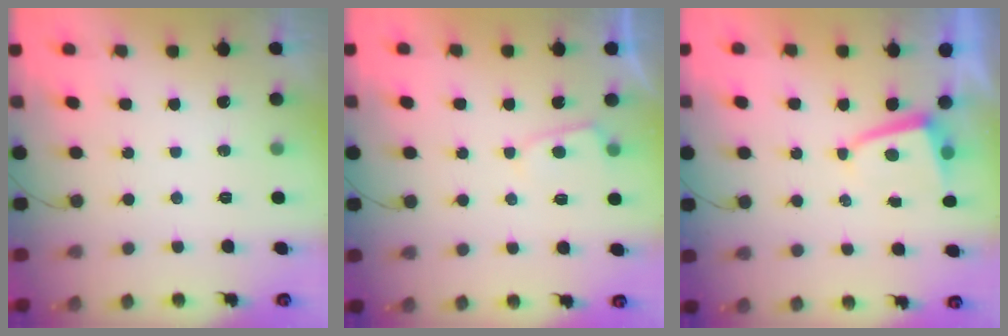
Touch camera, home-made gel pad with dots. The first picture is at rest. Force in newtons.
{"total": 2.1, "press": 2.1, "slide": 0.3}
{"total": 2.0, "press": 1.9, "slide": 0.3}